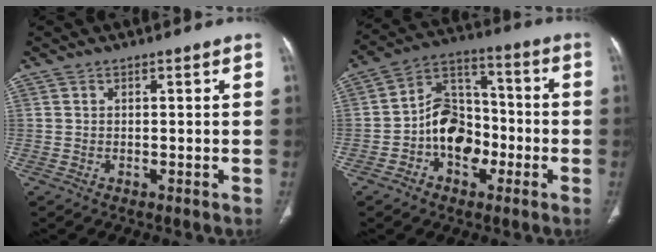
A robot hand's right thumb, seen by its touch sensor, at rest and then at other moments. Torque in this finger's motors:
{"motor_torque": [2.83, 2.17, 1.26, -1.05, 0.12]}